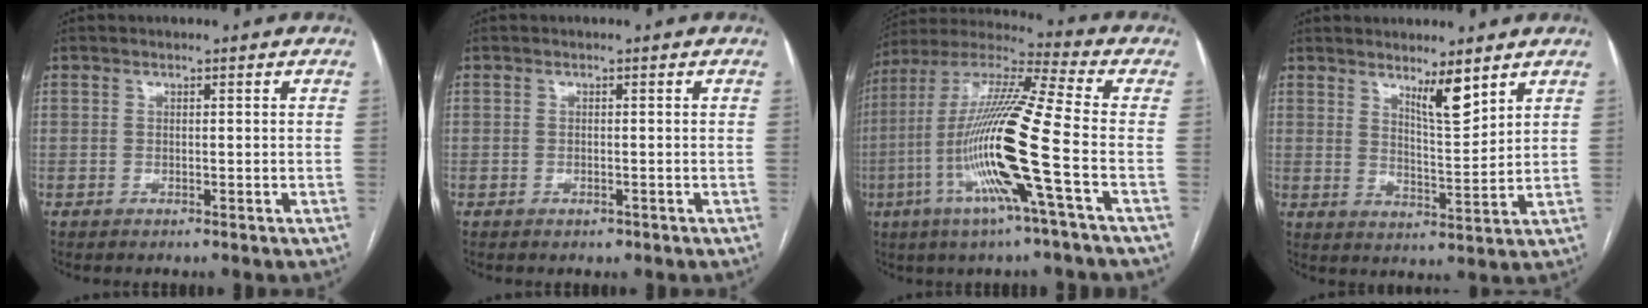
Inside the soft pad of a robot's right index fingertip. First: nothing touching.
{"total": 0.8, "force": [-0.4, 0.6, 0.3], "torque": [-0.006, 0.001, -0.005]}
{"total": 18.5, "force": [-5.1, -0.7, 17.8], "torque": [-0.355, -0.010, -0.109]}
{"total": 5.6, "force": [4.1, 0.6, 3.8], "torque": [-0.066, -0.016, 0.070]}